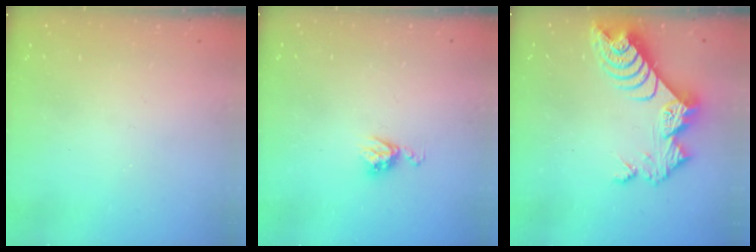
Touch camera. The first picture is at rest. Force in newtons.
{"total": 5.6, "press": 5.6, "slide": 0.5}
{"total": 10.0, "press": 10.0, "slide": 0.9}